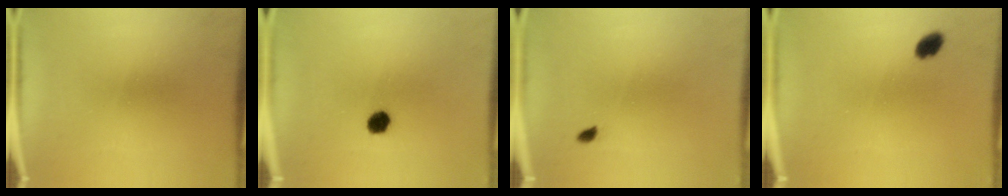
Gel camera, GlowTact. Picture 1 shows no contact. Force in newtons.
{"total": 3.9}
{"total": 0.9}
{"total": 2.8}